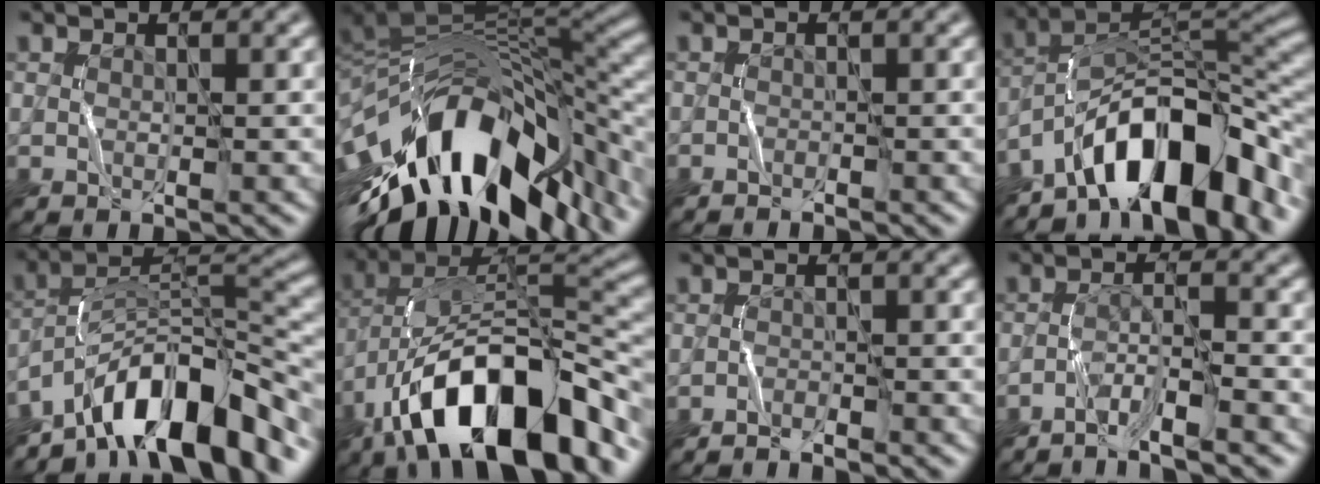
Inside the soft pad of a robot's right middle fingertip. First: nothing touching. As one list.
[{"total": 15.5, "force": [-7.1, 7.2, 11.7], "torque": [-0.196, 0.019, -0.121]}, {"total": 0.7, "force": [-0.7, 0.0, -0.2], "torque": [0.006, 0.003, -0.011]}, {"total": 11.0, "force": [-7.4, 4.2, 7.0], "torque": [-0.087, 0.021, -0.139]}, {"total": 11.1, "force": [-8.2, 3.3, 6.7], "torque": [-0.093, 0.019, -0.158]}, {"total": 14.8, "force": [-8.3, 6.0, 10.6], "torque": [-0.172, 0.022, -0.148]}, {"total": 1.5, "force": [-1.5, -0.1, 0.3], "torque": [-0.009, 0.007, -0.029]}, {"total": 3.4, "force": [-2.8, -0.1, 1.9], "torque": [-0.036, 0.012, -0.060]}]